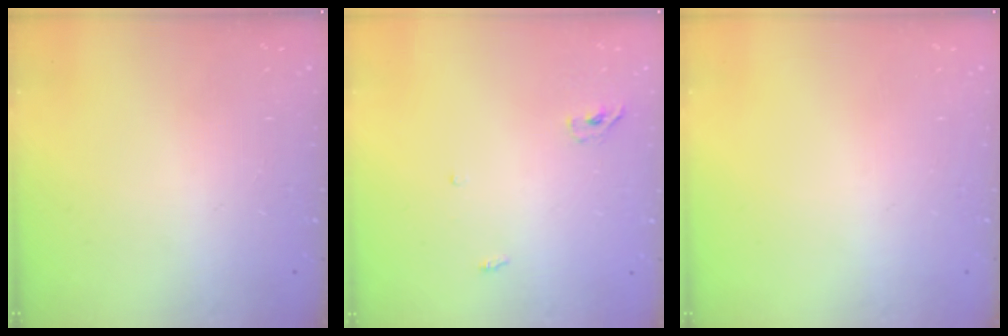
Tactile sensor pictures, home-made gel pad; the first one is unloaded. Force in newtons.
{"total": 3.3, "press": 3.3, "slide": 0.7}
{"total": 0.0}